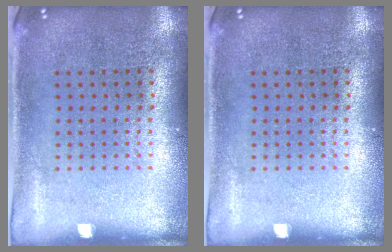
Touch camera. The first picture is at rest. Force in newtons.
{"total": 0.0}